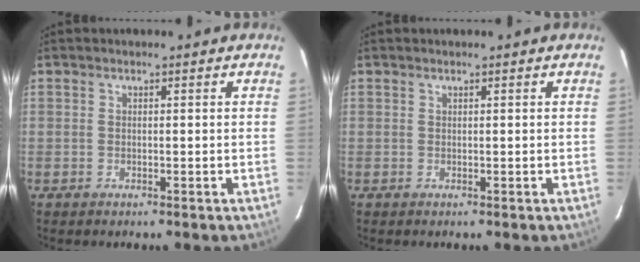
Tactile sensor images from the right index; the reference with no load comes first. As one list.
[{"total": 0.0}]